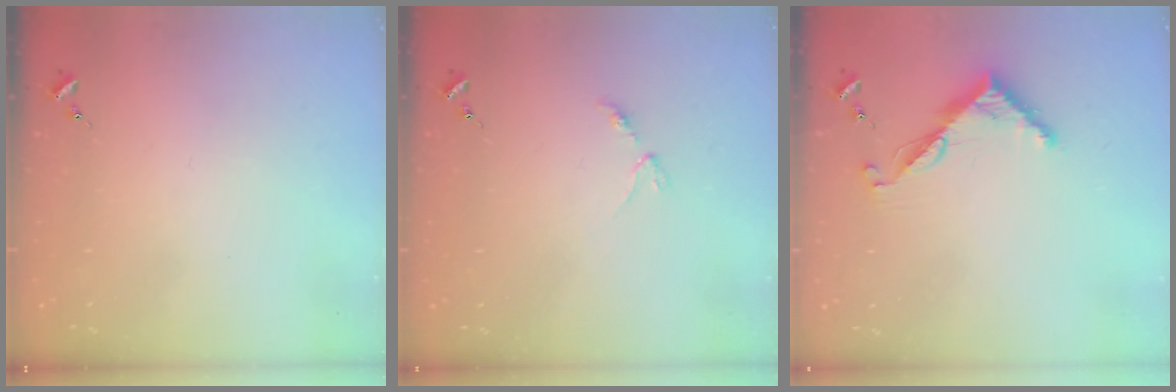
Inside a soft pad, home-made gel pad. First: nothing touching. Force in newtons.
{"total": 2.8, "press": 2.8, "slide": 0.5}
{"total": 7.5, "press": 7.4, "slide": 0.6}